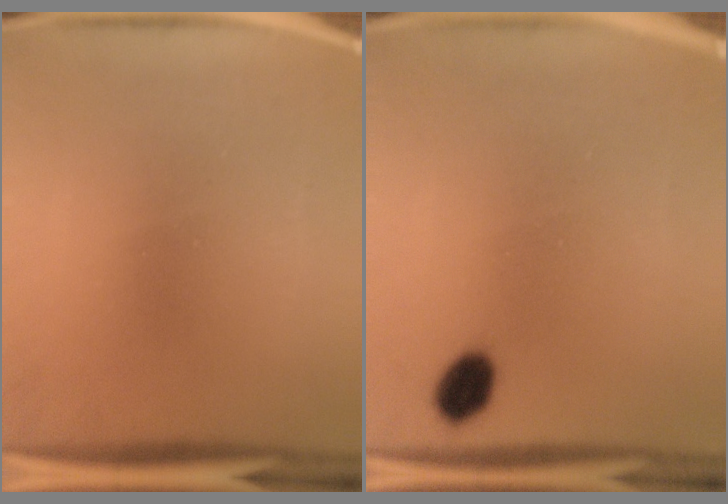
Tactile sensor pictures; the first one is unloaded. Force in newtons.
{"total": 5.2}